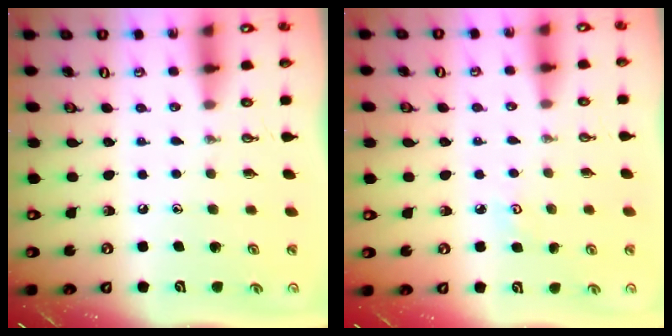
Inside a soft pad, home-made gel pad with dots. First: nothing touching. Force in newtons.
{"total": 2.8, "press": 2.8, "slide": 0.3}